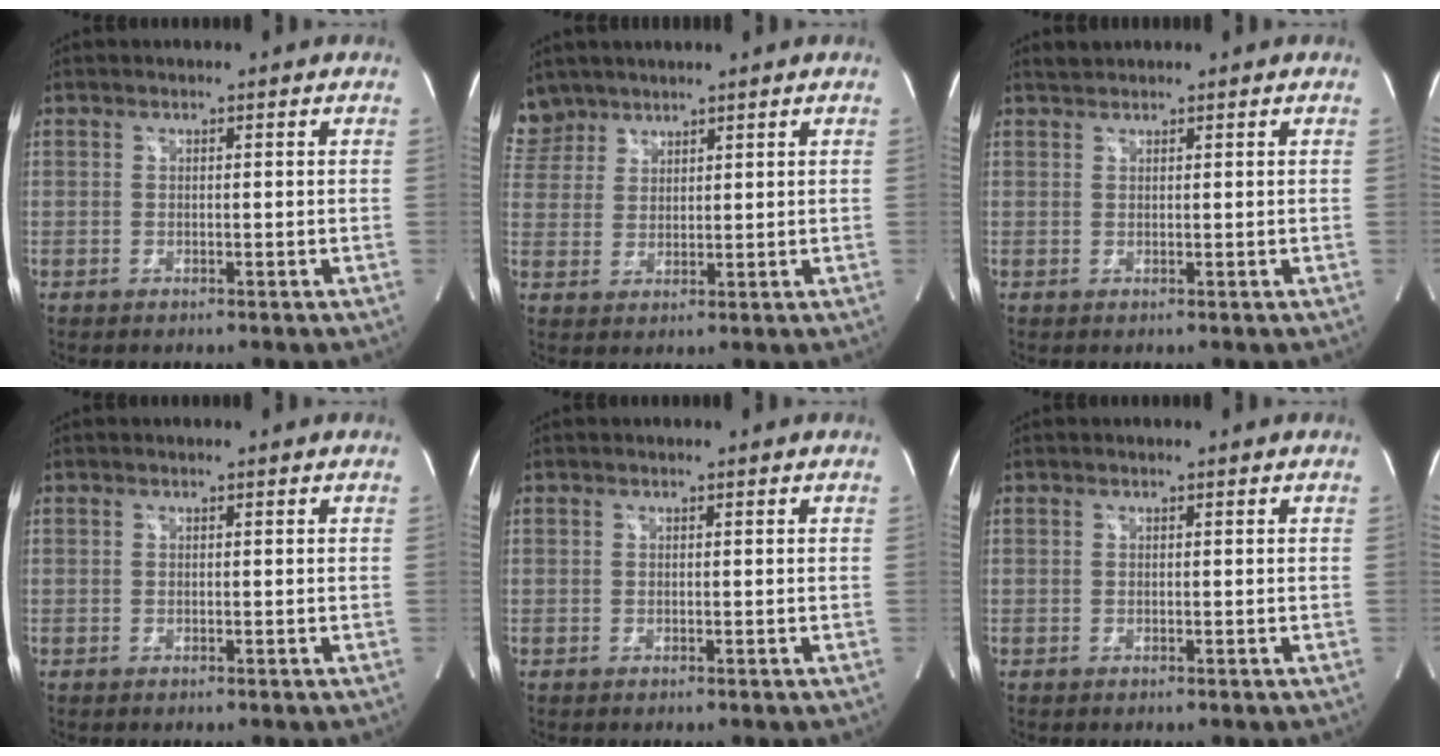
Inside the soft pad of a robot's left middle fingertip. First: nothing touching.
{"total": 5.6, "force": [4.8, 2.9, -0.4], "torque": [0.011, 0.007, 0.101]}
{"total": 1.0, "force": [1.0, 0.0, -0.1], "torque": [-0.010, 0.007, 0.025]}
{"total": 0.0}
{"total": 0.0}
{"total": 0.0}